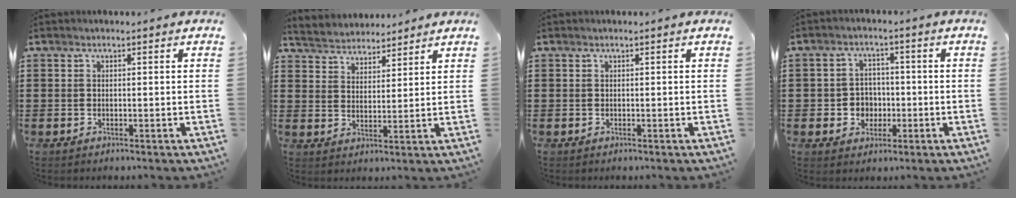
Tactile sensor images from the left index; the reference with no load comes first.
{"total": 3.9, "force": [3.8, 0.9, -0.4], "torque": [-0.012, -0.013, 0.069]}
{"total": 0.0}
{"total": 4.2, "force": [-0.9, 3.9, 1.4], "torque": [-0.040, 0.007, -0.021]}